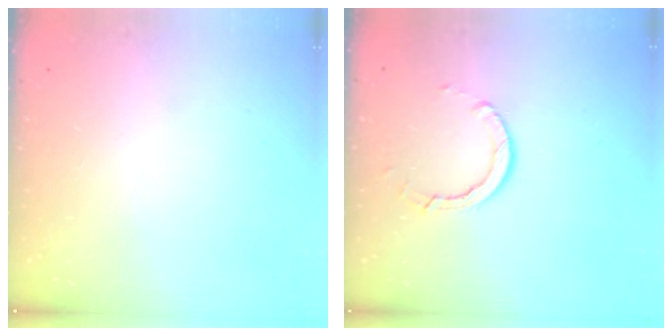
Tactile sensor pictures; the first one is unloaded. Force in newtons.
{"total": 5.4, "press": 5.4, "slide": 0.5}